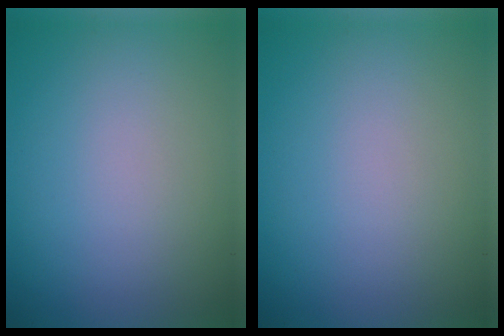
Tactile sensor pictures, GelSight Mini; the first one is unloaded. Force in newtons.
{"total": 0.0}